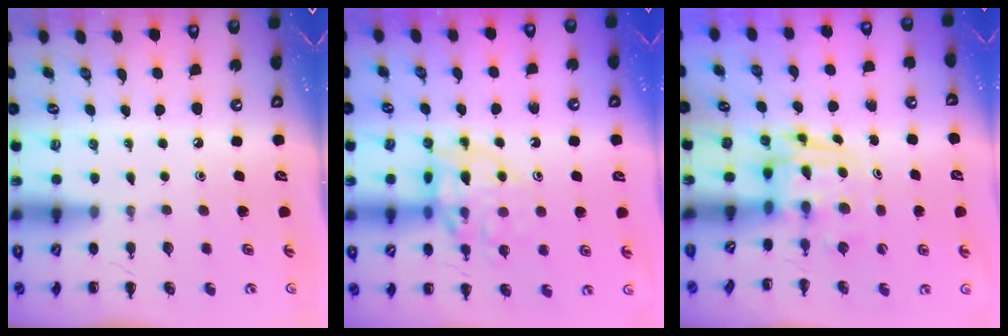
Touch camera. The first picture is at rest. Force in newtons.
{"total": 12.9, "press": 12.8, "slide": 1.6}
{"total": 3.0, "press": 3.0, "slide": 0.5}